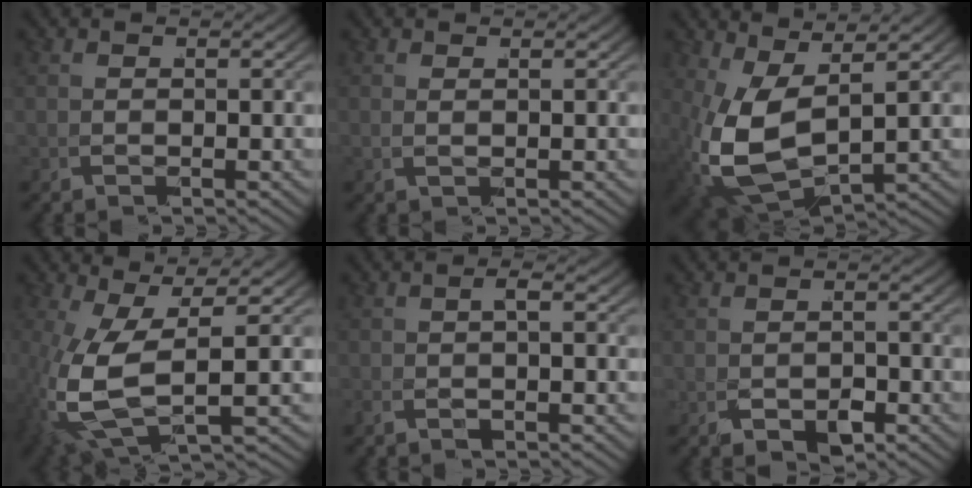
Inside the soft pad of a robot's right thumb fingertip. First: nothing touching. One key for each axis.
{"total": 1.0, "fx": 0.5, "fy": 0.7, "fz": 0.5, "tx": -0.021, "ty": 0.003, "tz": 0.013}
{"total": 9.6, "fx": -0.1, "fy": 5.9, "fz": 7.6, "tx": -0.207, "ty": -0.059, "tz": 0.036}
{"total": 9.3, "fx": 0.2, "fy": 4.6, "fz": 8.1, "tx": -0.203, "ty": -0.047, "tz": 0.037}
{"total": 1.2, "fx": -0.4, "fy": 0.4, "fz": 1.0, "tx": -0.026, "ty": 0.003, "tz": -0.005}
{"total": 2.4, "fx": -0.9, "fy": 1.5, "fz": 1.7, "tx": -0.025, "ty": -0.007, "tz": -0.007}